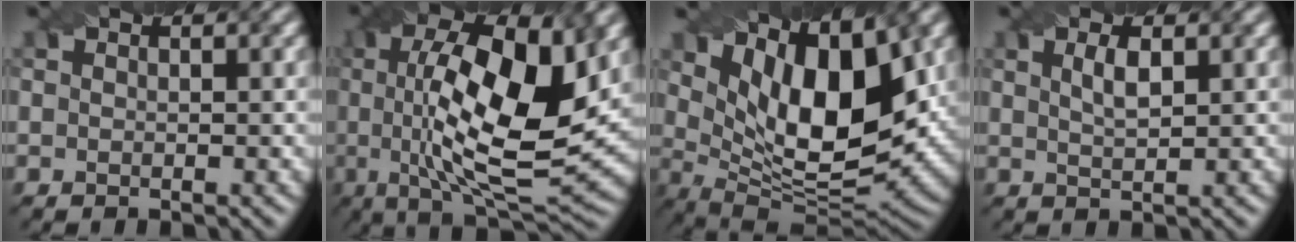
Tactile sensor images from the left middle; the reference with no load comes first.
{"total": 13.9, "force": [1.6, 5.0, 12.8], "torque": [-0.208, -0.001, 0.027]}
{"total": 12.4, "force": [4.3, 5.5, 10.2], "torque": [-0.161, -0.007, 0.077]}
{"total": 1.8, "force": [0.6, 0.5, 1.6], "torque": [-0.030, 0.003, 0.015]}